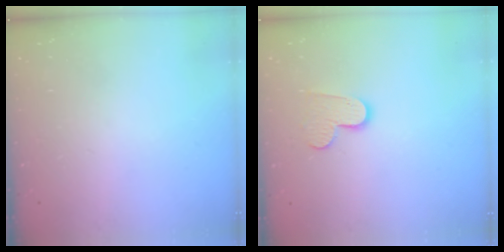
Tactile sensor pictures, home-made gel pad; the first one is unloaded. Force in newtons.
{"total": 8.5, "press": 8.5, "slide": 0.5}